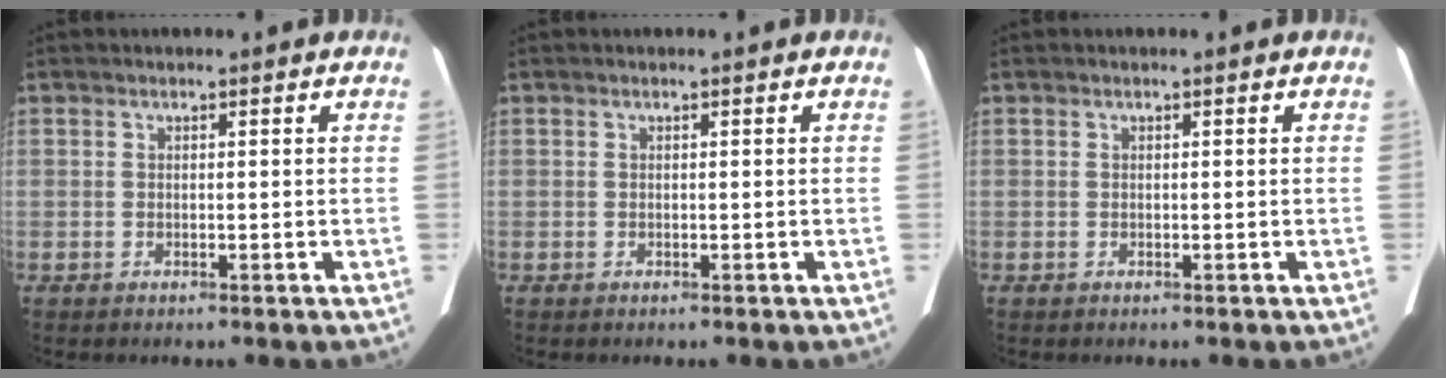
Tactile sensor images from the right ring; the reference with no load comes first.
{"total": 0.0}
{"total": 0.0}